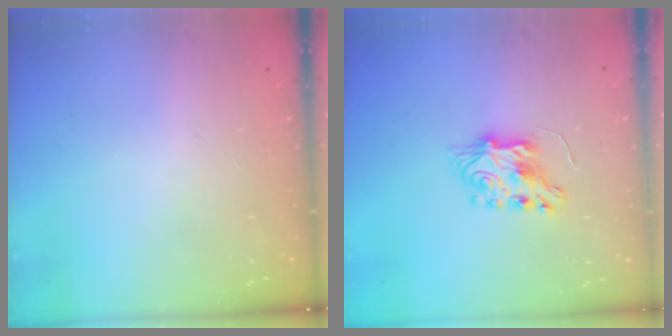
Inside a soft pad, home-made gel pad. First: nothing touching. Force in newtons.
{"total": 6.9, "press": 6.9, "slide": 0.4}